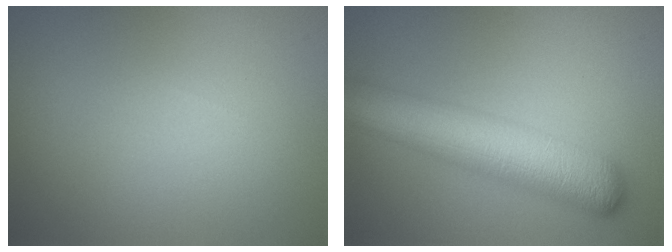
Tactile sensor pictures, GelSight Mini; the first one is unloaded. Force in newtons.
{"total": 9.0, "press": 8.9, "slide": 0.3}